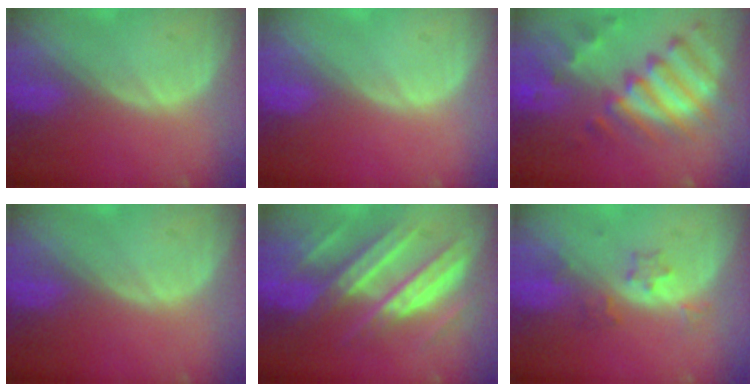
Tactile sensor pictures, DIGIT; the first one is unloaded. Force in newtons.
{"total": 0.0}
{"total": 11.4, "press": 9.9, "slide": 5.8}
{"total": 0.0}
{"total": 11.4, "press": 11.3, "slide": 1.0}
{"total": 3.8, "press": 3.5, "slide": 1.3}